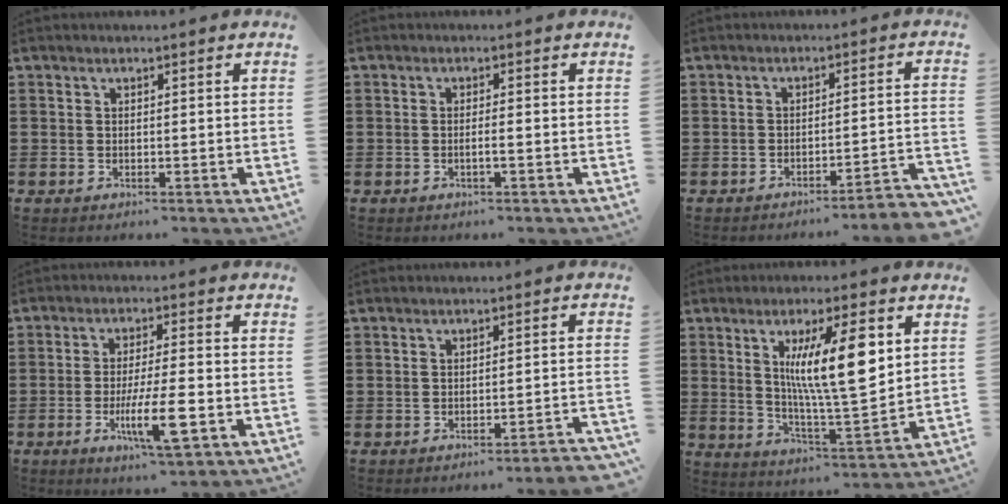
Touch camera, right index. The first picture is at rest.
{"total": 1.5, "force": [-0.6, -0.1, 1.4], "torque": [-0.023, -0.003, -0.012]}
{"total": 3.2, "force": [-2.8, -0.4, 1.5], "torque": [-0.029, -0.010, -0.060]}
{"total": 9.3, "force": [-3.0, 1.4, 8.6], "torque": [-0.163, -0.015, -0.055]}
{"total": 2.3, "force": [-2.1, -0.5, 0.9], "torque": [-0.016, -0.004, -0.044]}
{"total": 13.1, "force": [4.2, 2.6, 12.1], "torque": [-0.219, -0.001, 0.064]}